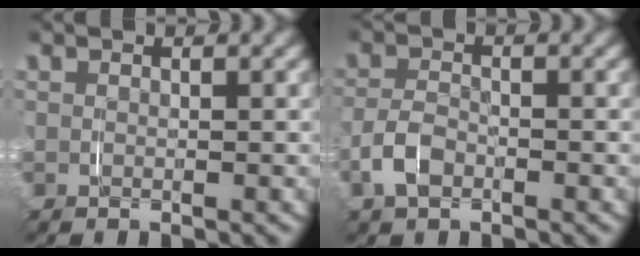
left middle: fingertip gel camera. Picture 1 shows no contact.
{"total": 2.6, "force": [-1.2, 1.7, 1.6], "torque": [-0.043, 0.000, -0.023]}